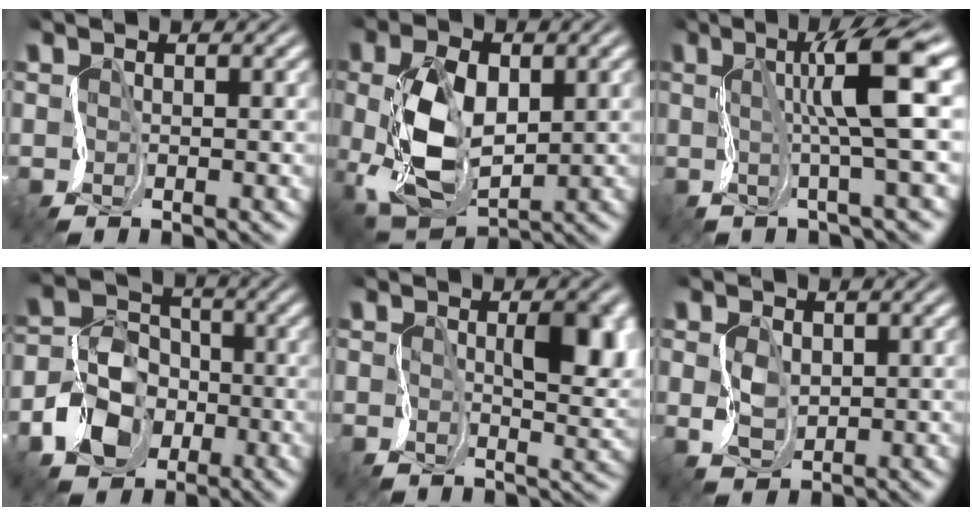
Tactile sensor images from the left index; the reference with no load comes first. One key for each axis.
{"total": 6.5, "fx": 0.5, "fy": 4.4, "fz": 4.8, "tx": -0.122, "ty": 0.002, "tz": 0.013}
{"total": 6.5, "fx": 1.4, "fy": 0.2, "fz": 6.3, "tx": -0.094, "ty": 0.021, "tz": 0.019}
{"total": 5.2, "fx": -2.3, "fy": 4.4, "fz": 1.6, "tx": -0.041, "ty": 0.013, "tz": -0.054}
{"total": 4.8, "fx": 1.2, "fy": 1.9, "fz": 4.3, "tx": -0.075, "ty": 0.008, "tz": 0.017}
{"total": 1.3, "fx": 0.7, "fy": 1.0, "fz": 0.0, "tx": -0.021, "ty": 0.009, "tz": 0.016}